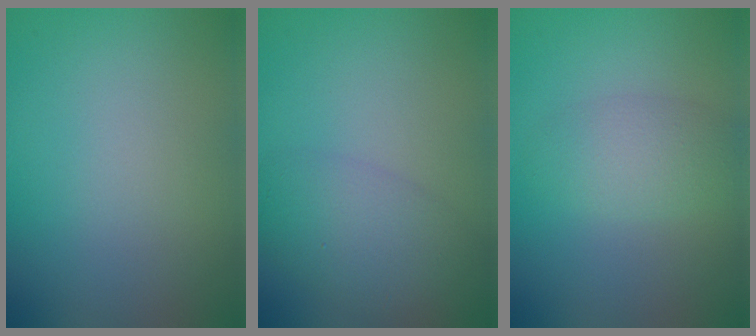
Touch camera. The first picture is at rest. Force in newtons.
{"total": 4.2, "press": 4.2, "slide": 0.2}
{"total": 2.7, "press": 2.7, "slide": 0.1}